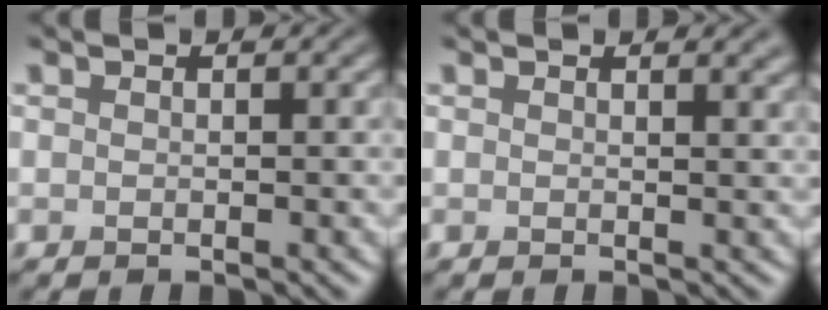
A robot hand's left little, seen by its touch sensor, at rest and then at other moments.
{"total": 1.9, "force": [1.5, 0.6, 0.9], "torque": [0.001, 0.005, 0.014]}